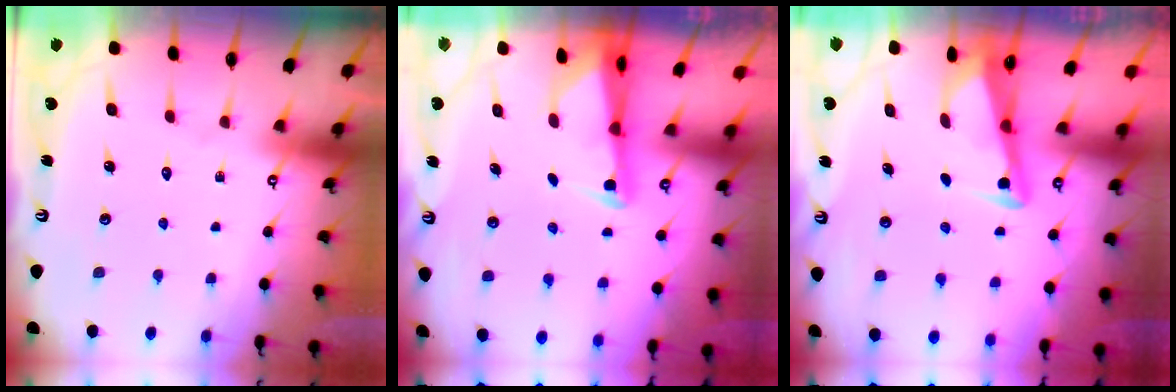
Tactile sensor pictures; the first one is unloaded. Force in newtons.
{"total": 2.7, "press": 2.6, "slide": 0.5}
{"total": 3.4, "press": 3.4, "slide": 0.4}